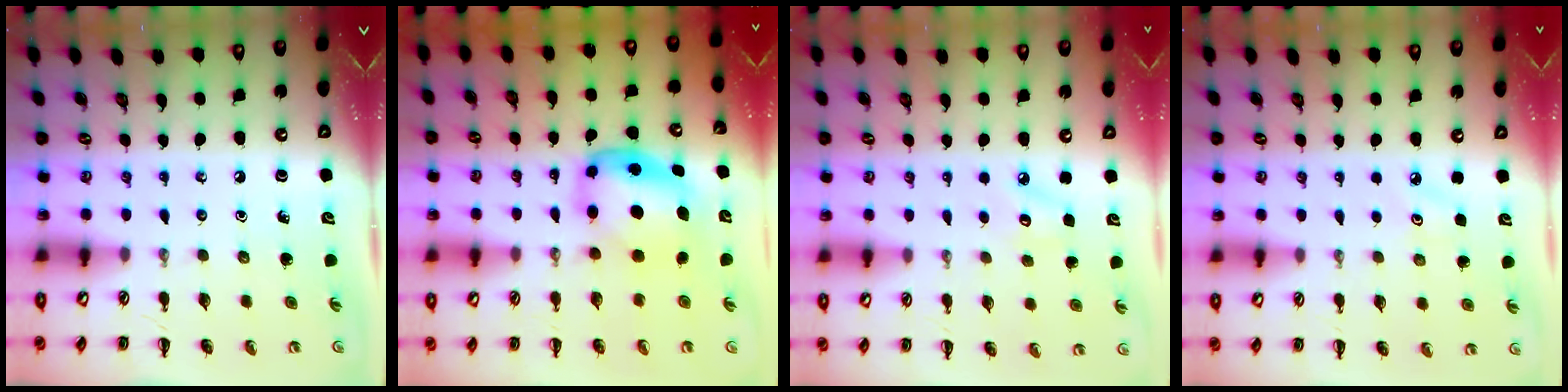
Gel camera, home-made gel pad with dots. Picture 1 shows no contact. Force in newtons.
{"total": 6.2, "press": 6.0, "slide": 1.4}
{"total": 3.9, "press": 3.7, "slide": 1.0}
{"total": 2.8, "press": 2.7, "slide": 0.8}